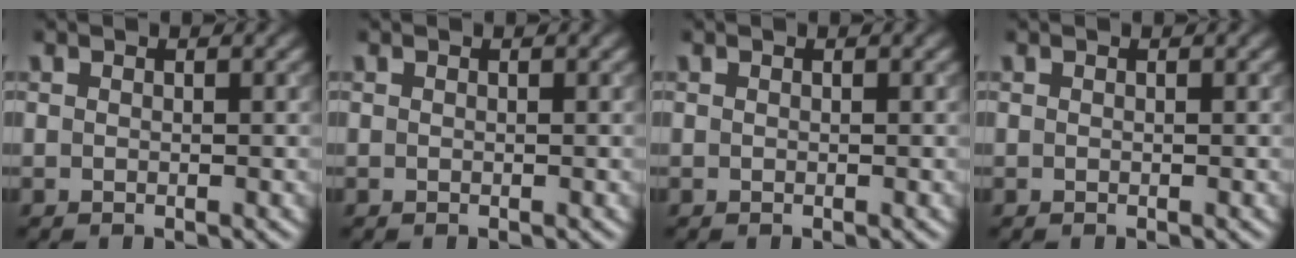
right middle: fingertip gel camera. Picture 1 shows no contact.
{"total": 0.0}
{"total": 0.0}
{"total": 0.0}